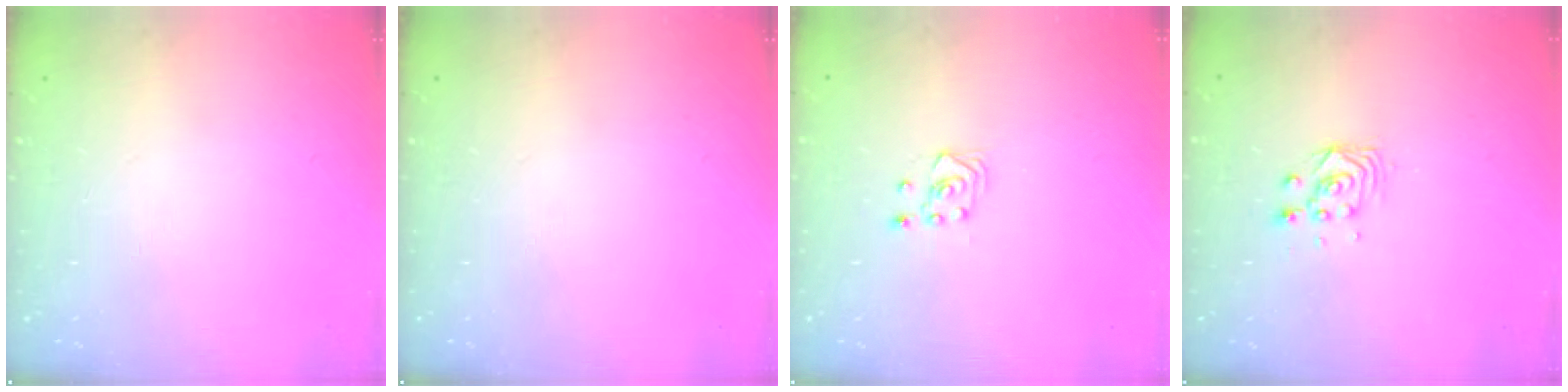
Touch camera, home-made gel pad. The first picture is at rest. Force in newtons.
{"total": 0.0}
{"total": 3.0, "press": 2.6, "slide": 1.5}
{"total": 3.0, "press": 3.0, "slide": 0.0}